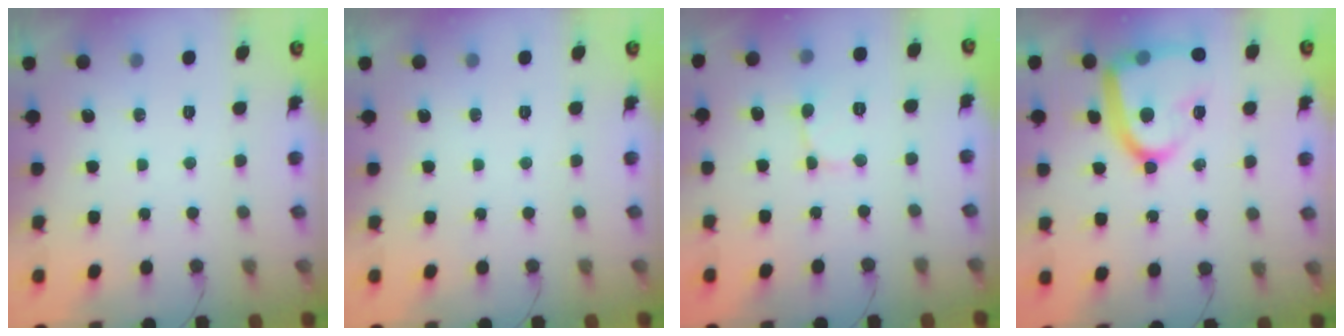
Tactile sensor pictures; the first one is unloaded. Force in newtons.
{"total": 0.0}
{"total": 1.9, "press": 1.9, "slide": 0.1}
{"total": 17.5, "press": 17.5, "slide": 1.3}